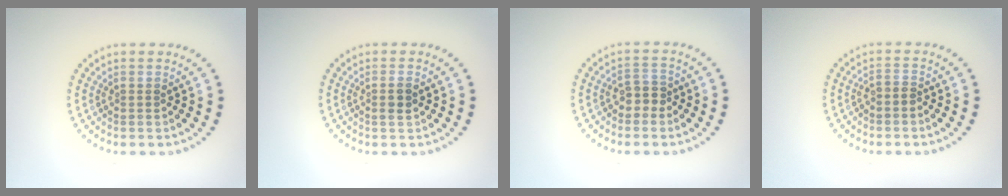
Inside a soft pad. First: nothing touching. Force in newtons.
{"total": 1.3, "press": 1.2, "slide": 0.4}
{"total": 1.9, "press": 1.7, "slide": 0.8}
{"total": 1.0, "press": 0.7, "slide": 0.6}